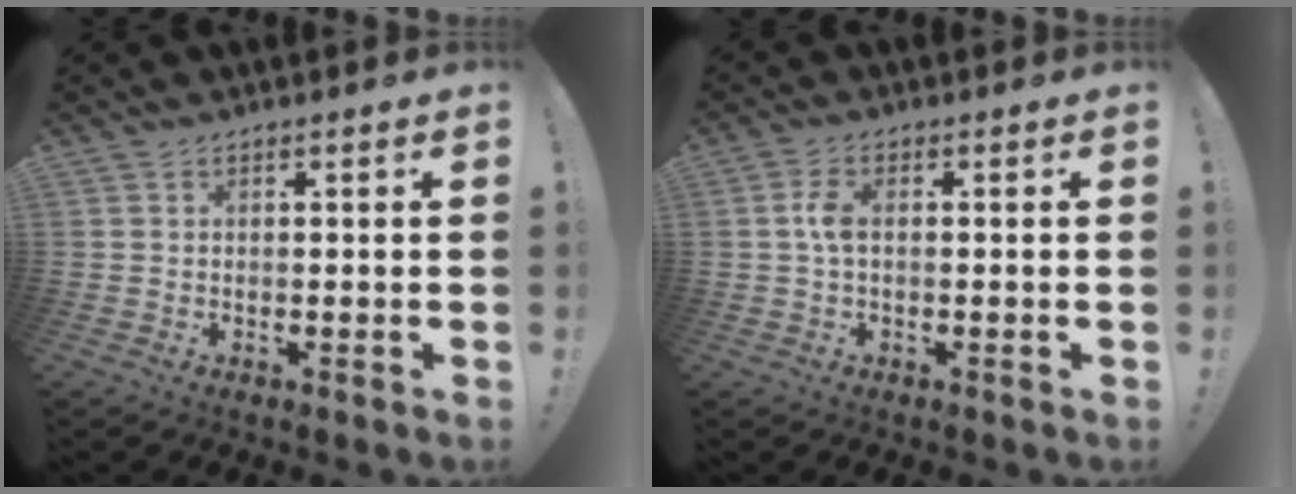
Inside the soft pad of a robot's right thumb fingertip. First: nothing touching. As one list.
[{"total": 4.3, "force": [0.1, 2.0, 3.8], "torque": [-0.075, 0.007, 0.000]}]